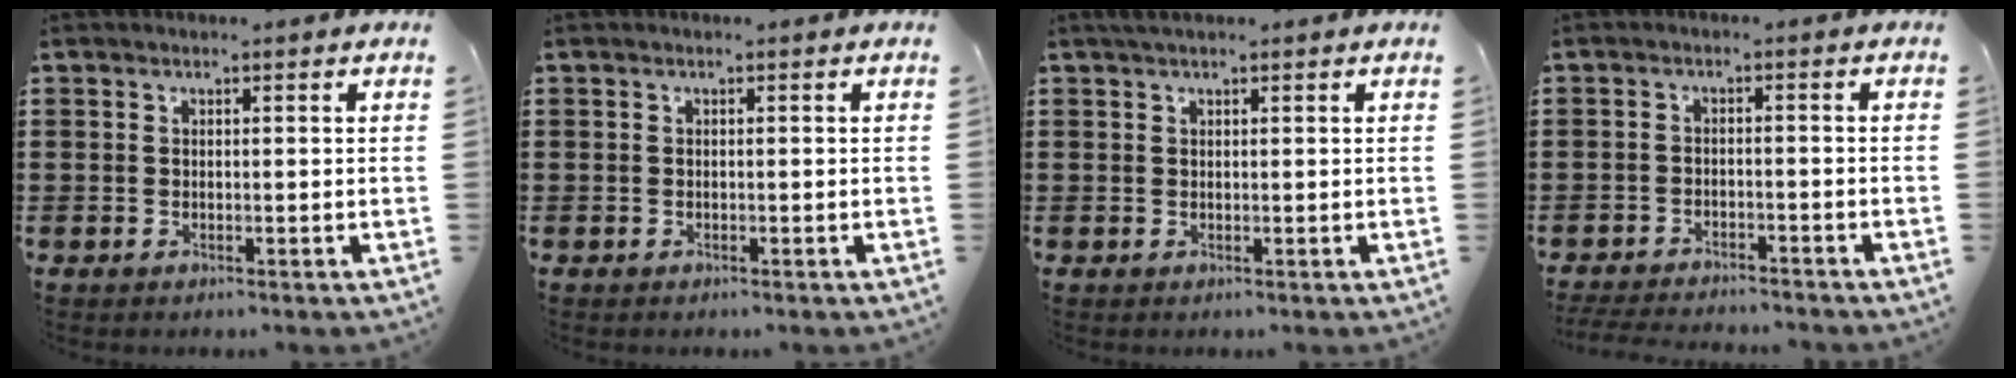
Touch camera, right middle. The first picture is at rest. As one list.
[{"total": 0.0}, {"total": 1.1, "force": [0.8, 0.4, 0.6], "torque": [-0.014, 0.004, 0.013]}, {"total": 3.2, "force": [-3.1, 0.2, 0.4], "torque": [-0.015, -0.002, -0.068]}]